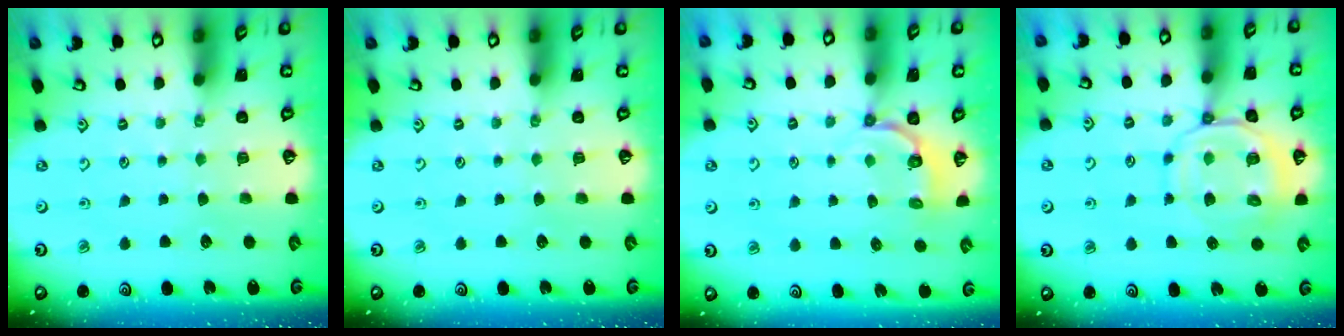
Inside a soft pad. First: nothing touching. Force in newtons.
{"total": 0.0}
{"total": 3.9, "press": 2.8, "slide": 2.7}
{"total": 11.7, "press": 11.7, "slide": 1.3}